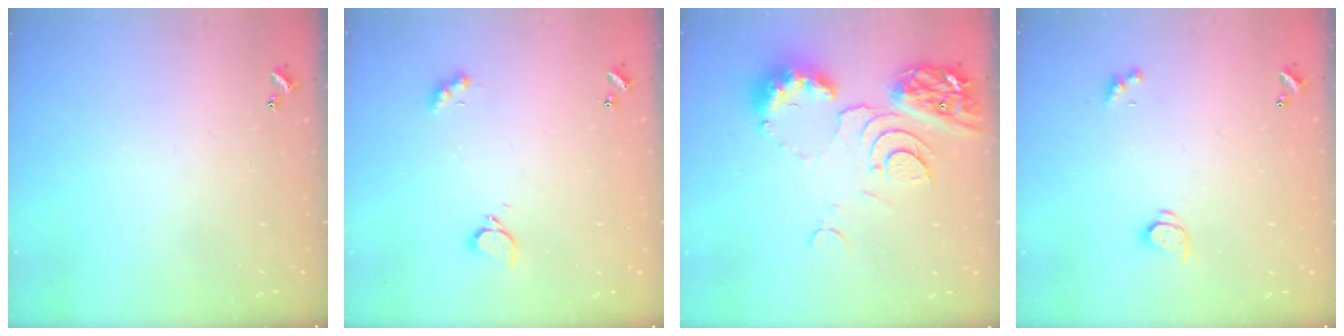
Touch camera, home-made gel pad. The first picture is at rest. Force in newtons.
{"total": 2.9, "press": 2.9, "slide": 0.6}
{"total": 11.1, "press": 11.0, "slide": 1.3}
{"total": 1.6, "press": 1.5, "slide": 0.4}